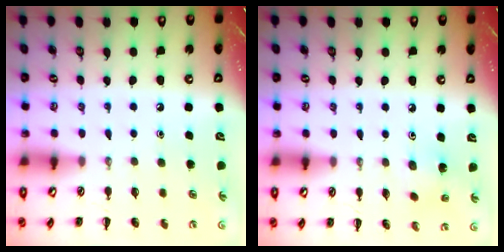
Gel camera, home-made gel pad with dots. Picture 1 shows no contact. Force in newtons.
{"total": 2.1, "press": 1.9, "slide": 0.9}